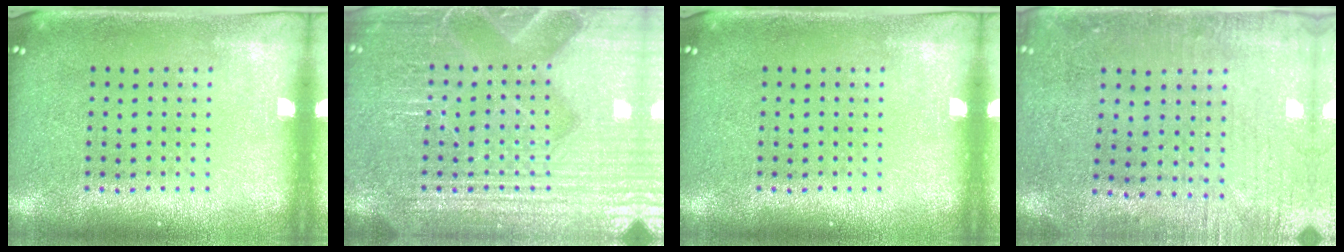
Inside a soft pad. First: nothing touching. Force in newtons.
{"total": 7.5, "press": 7.5, "slide": 1.1}
{"total": 0.0}
{"total": 0.5, "press": 0.3, "slide": 0.5}